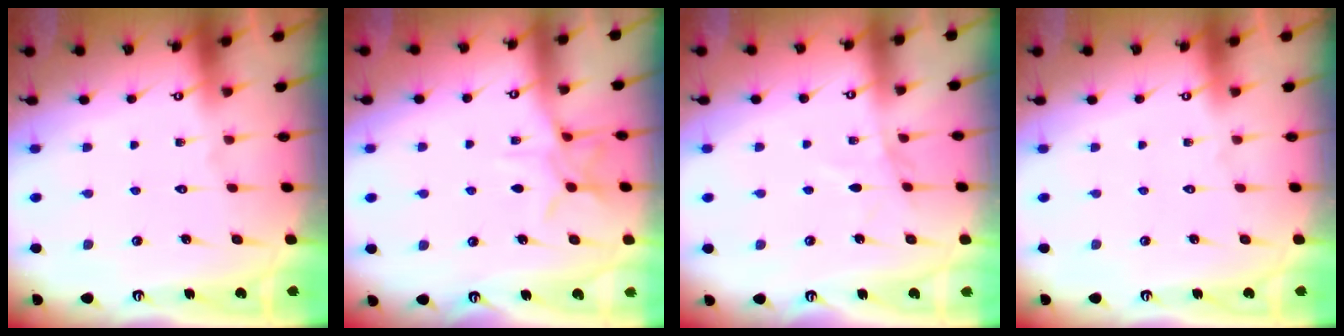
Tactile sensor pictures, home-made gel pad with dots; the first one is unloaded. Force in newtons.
{"total": 7.8, "press": 7.8, "slide": 0.5}
{"total": 3.7, "press": 3.7, "slide": 0.4}
{"total": 0.0}